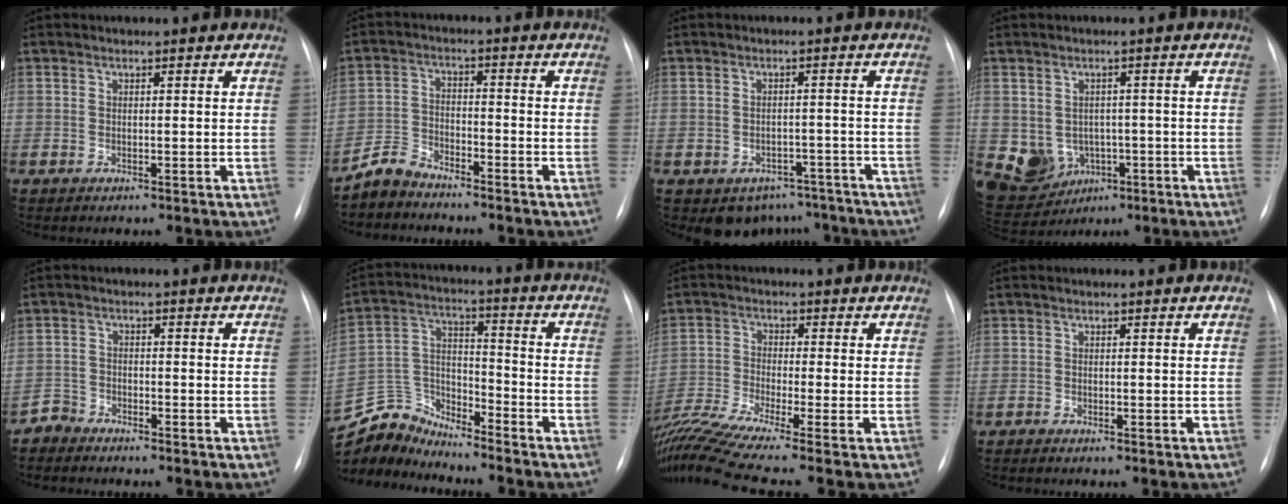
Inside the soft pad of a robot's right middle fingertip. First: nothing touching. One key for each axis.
{"total": 4.5, "fx": -4.2, "fy": 1.4, "fz": 0.2, "tx": -0.009, "ty": -0.008, "tz": -0.084}
{"total": 6.7, "fx": -5.1, "fy": 4.2, "fz": 0.9, "tx": 0.008, "ty": 0.017, "tz": -0.061}
{"total": 10.5, "fx": -3.2, "fy": 9.0, "fz": 4.3, "tx": -0.104, "ty": 0.016, "tz": -0.028}
{"total": 2.5, "fx": -2.3, "fy": 0.5, "fz": -0.8, "tx": 0.014, "ty": -0.007, "tz": -0.046}
{"total": 9.7, "fx": -9.6, "fy": 1.1, "fz": -1.0, "tx": 0.011, "ty": 0.035, "tz": -0.190}
{"total": 12.4, "fx": -9.7, "fy": -1.5, "fz": 7.5, "tx": -0.158, "ty": -0.012, "tz": -0.175}
{"total": 1.1, "fx": -1.0, "fy": 0.0, "fz": 0.4, "tx": -0.011, "ty": -0.005, "tz": -0.013}